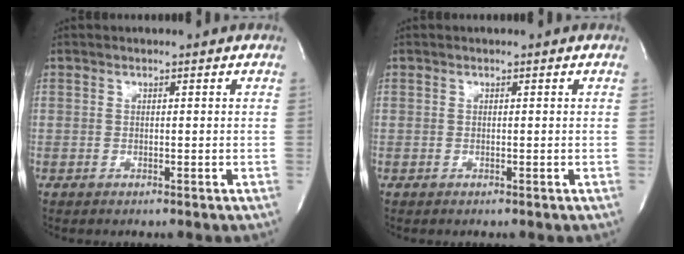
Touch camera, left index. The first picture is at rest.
{"total": 0.0}